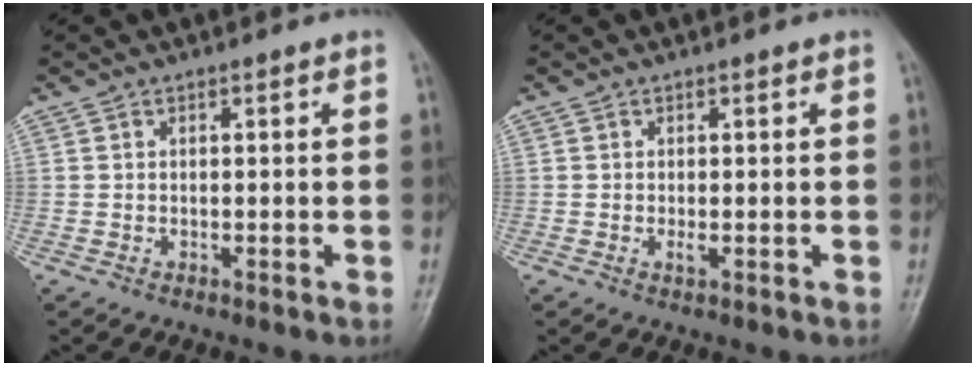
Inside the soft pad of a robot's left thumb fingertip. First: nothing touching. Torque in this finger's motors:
{"motor_torque": [-0.04, 0.25, -0.09, -0.25, 0.00]}